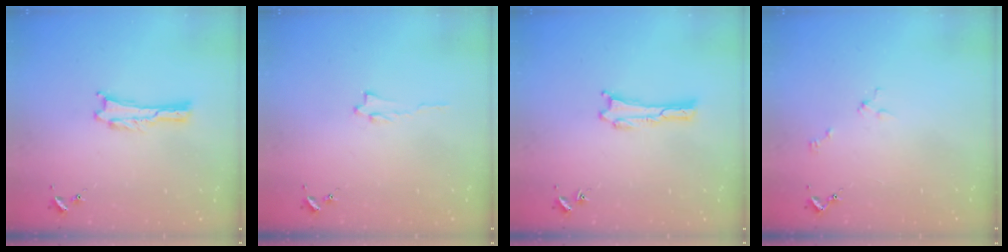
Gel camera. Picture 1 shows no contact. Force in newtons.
{"total": 0.6, "press": 0.6, "slide": 0.1}
{"total": 0.0}
{"total": 2.0, "press": 2.0, "slide": 0.2}